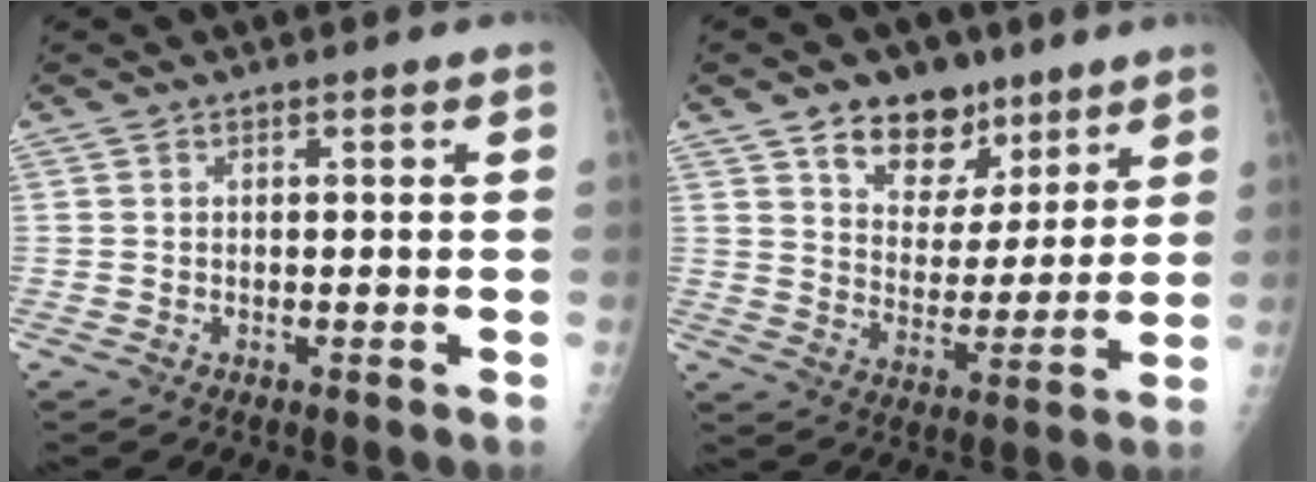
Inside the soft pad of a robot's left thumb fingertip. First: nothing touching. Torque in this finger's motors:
{"motor_torque": [1.04, 1.04, 0.44, -0.35, 0.01]}